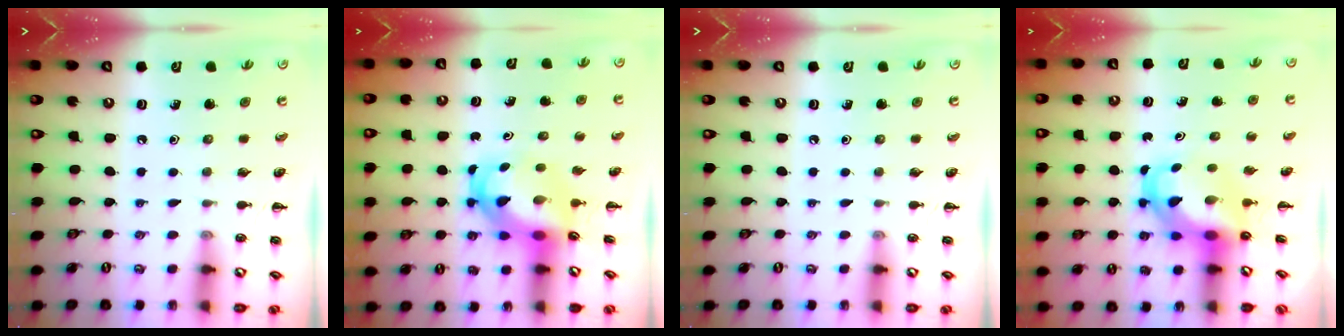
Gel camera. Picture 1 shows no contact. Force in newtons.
{"total": 6.0, "press": 5.8, "slide": 1.2}
{"total": 0.0}
{"total": 4.7, "press": 4.7, "slide": 0.9}